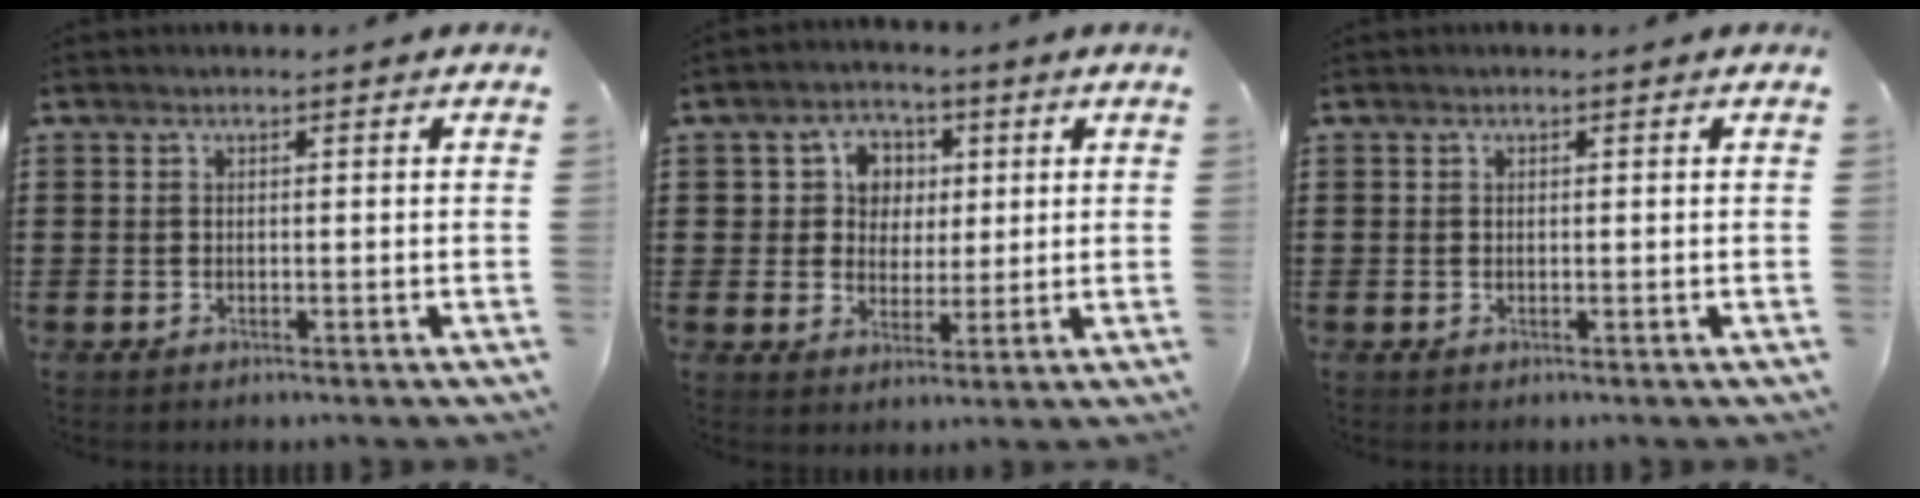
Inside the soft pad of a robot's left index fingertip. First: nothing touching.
{"total": 5.4, "force": [1.8, 4.9, 1.6], "torque": [-0.050, 0.014, 0.028]}
{"total": 0.0}